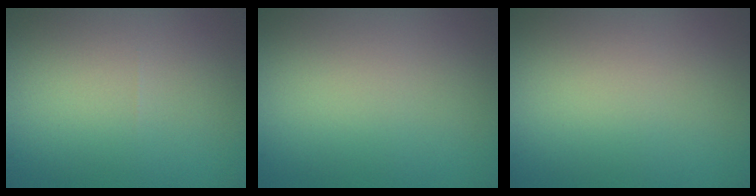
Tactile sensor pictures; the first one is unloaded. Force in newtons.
{"total": 0.0}
{"total": 0.0}